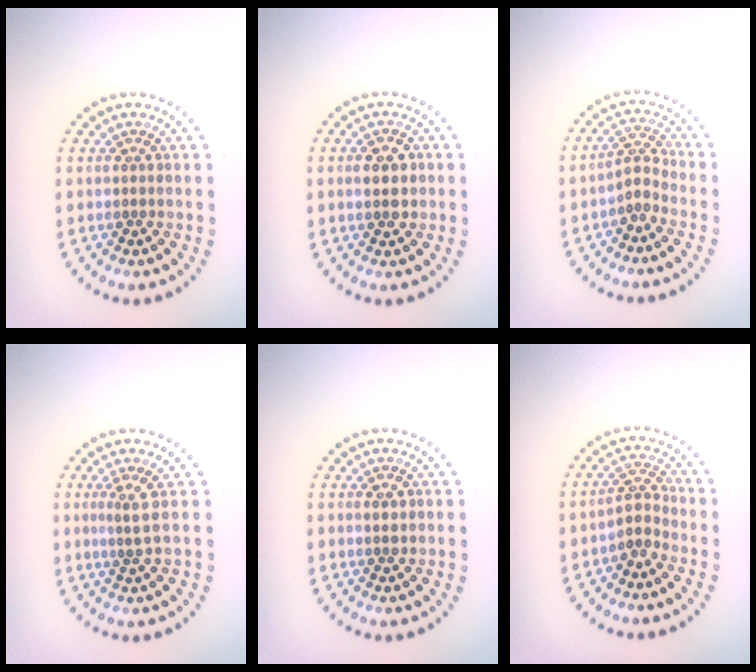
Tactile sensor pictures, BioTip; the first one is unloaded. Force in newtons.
{"total": 2.9, "press": 2.9, "slide": 0.1}
{"total": 2.1, "press": 1.4, "slide": 1.5}
{"total": 1.7, "press": 1.1, "slide": 1.3}
{"total": 1.0, "press": 0.9, "slide": 0.3}
{"total": 2.3, "press": 1.7, "slide": 1.5}